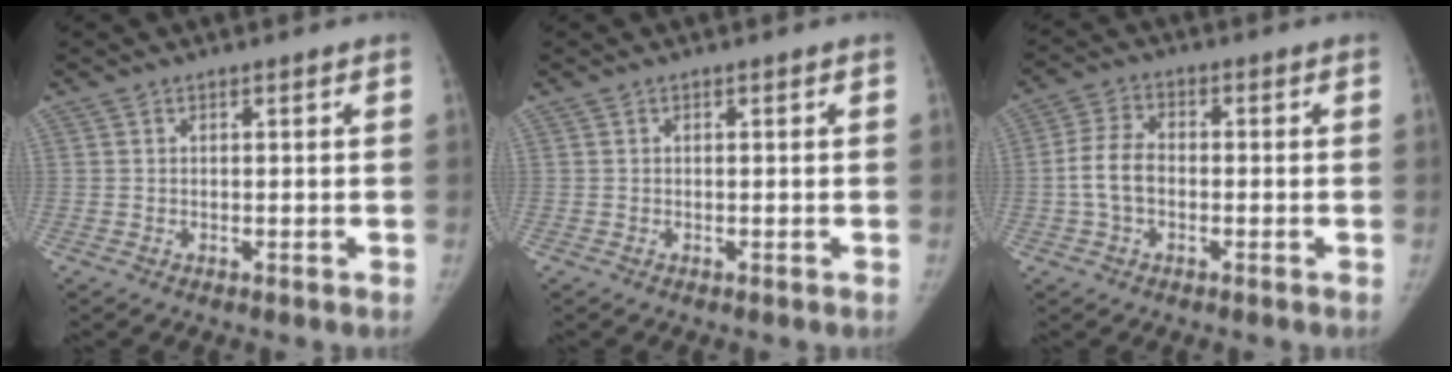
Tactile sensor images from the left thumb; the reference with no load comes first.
{"total": 0.0}
{"total": 6.3, "force": [-1.2, 4.1, 4.7], "torque": [-0.093, 0.018, -0.030]}